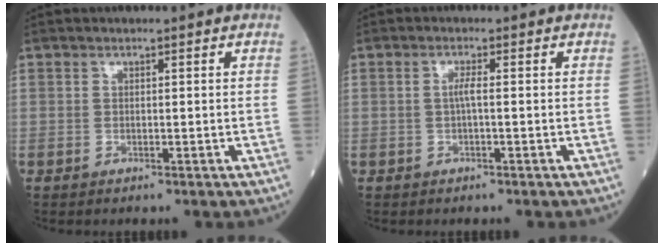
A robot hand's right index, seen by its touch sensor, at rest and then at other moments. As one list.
[{"total": 1.4, "force": [-0.1, 0.1, 1.4], "torque": [-0.029, 0.002, -0.003]}]